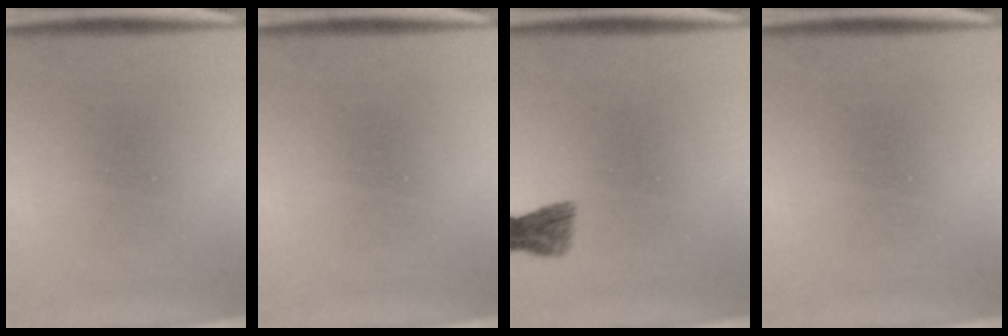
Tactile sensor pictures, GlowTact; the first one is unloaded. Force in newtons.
{"total": 0.0}
{"total": 1.8}
{"total": 0.0}